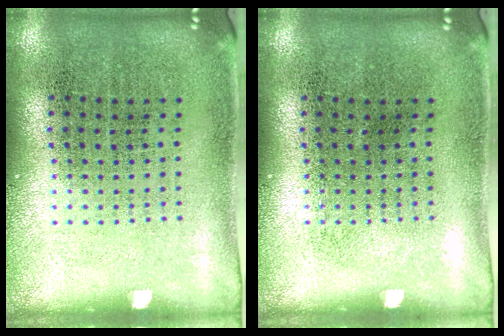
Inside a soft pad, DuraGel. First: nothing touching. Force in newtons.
{"total": 0.0}